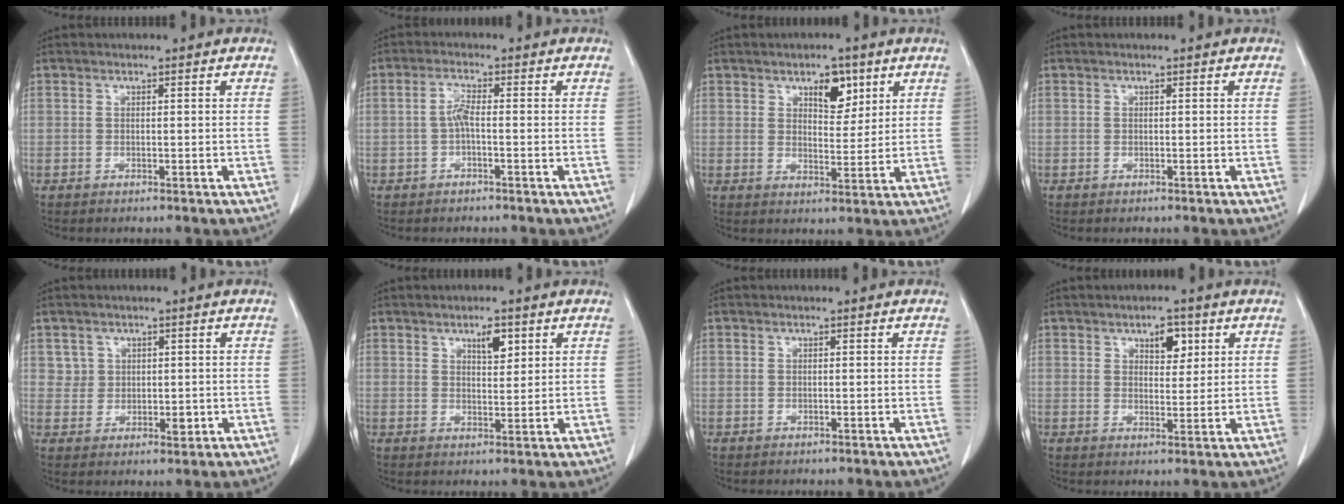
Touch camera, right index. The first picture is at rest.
{"total": 2.4, "force": [-0.4, 0.4, 2.4], "torque": [-0.046, 0.005, -0.008]}
{"total": 5.5, "force": [3.0, 2.6, 3.7], "torque": [-0.054, 0.000, 0.048]}
{"total": 0.0}
{"total": 3.3, "force": [1.0, 3.0, 0.7], "torque": [-0.003, -0.003, 0.023]}
{"total": 3.6, "force": [2.0, 1.3, 2.7], "torque": [-0.044, -0.003, 0.034]}
{"total": 0.0}
{"total": 4.2, "force": [2.1, 2.1, 2.9], "torque": [-0.041, 0.001, 0.033]}